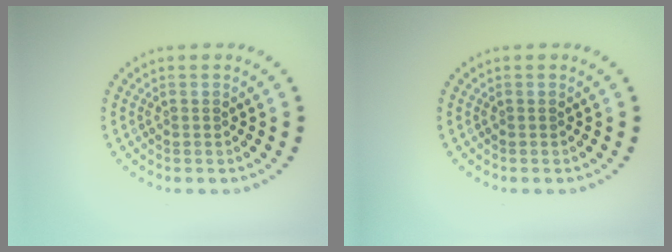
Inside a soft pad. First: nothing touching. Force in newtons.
{"total": 0.0}